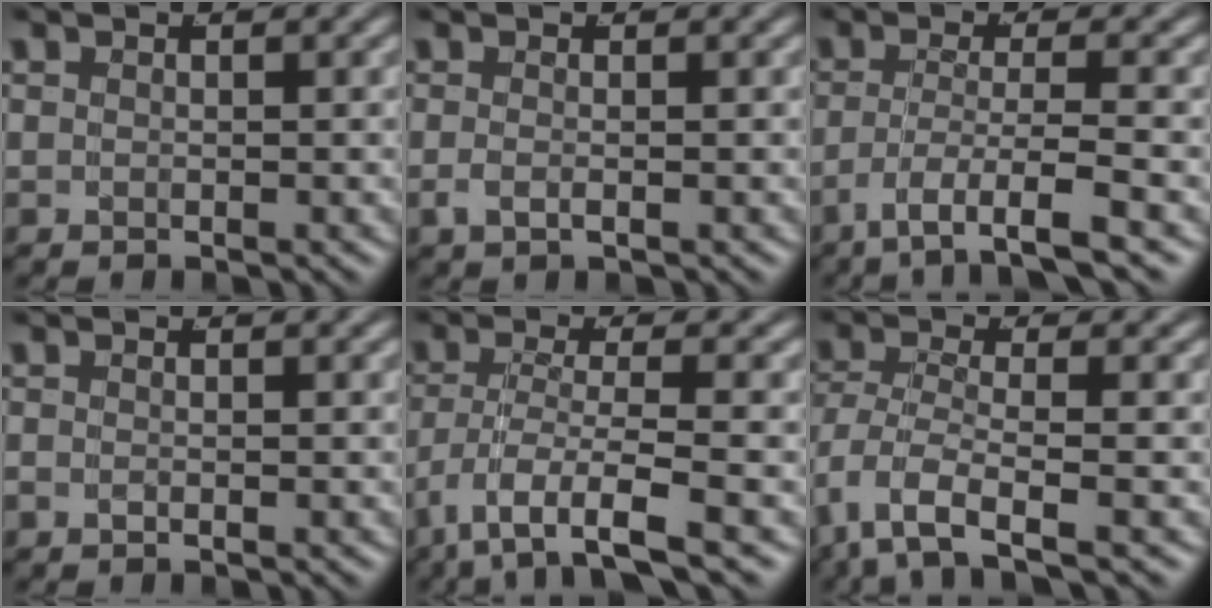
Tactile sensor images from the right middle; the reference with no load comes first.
{"total": 1.1, "force": [-0.6, -0.7, 0.7], "torque": [-0.016, 0.002, -0.008]}
{"total": 5.2, "force": [-3.7, -0.2, 3.6], "torque": [-0.066, -0.013, -0.054]}
{"total": 0.7, "force": [-0.5, -0.3, 0.1], "torque": [-0.009, 0.002, -0.012]}
{"total": 5.5, "force": [-3.3, 1.1, 4.3], "torque": [-0.099, -0.028, -0.039]}
{"total": 3.9, "force": [-2.0, 1.1, 3.1], "torque": [-0.101, -0.036, -0.017]}